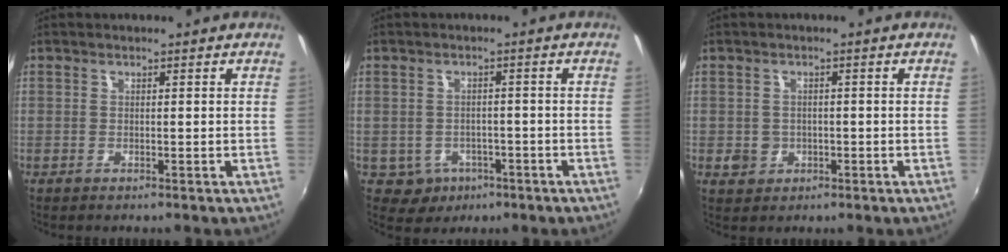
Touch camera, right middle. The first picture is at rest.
{"total": 5.3, "force": [-2.3, 4.5, 1.5], "torque": [-0.046, 0.002, -0.019]}
{"total": 3.4, "force": [-0.8, 3.1, 1.0], "torque": [-0.020, -0.001, -0.008]}